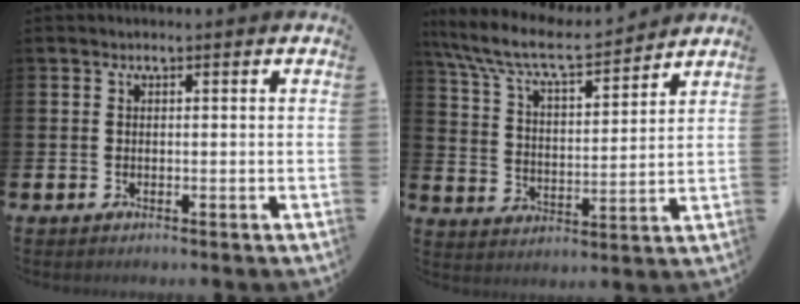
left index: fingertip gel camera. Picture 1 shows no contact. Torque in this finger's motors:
{"motor_torque": [1.08, -1.06, 0.22, 0.21]}